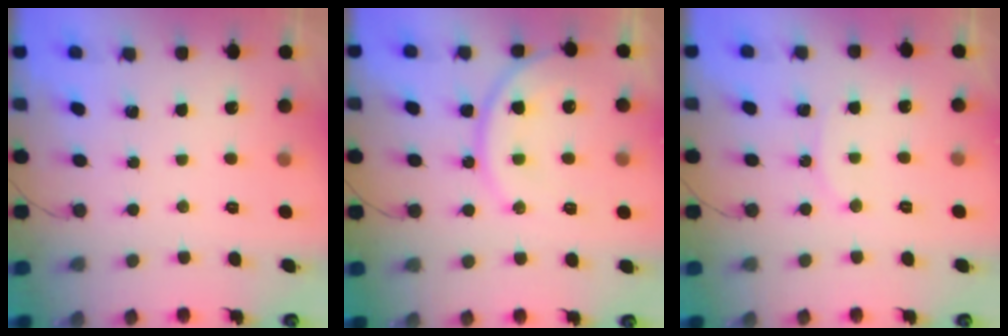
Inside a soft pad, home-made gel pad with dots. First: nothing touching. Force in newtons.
{"total": 14.2, "press": 14.0, "slide": 1.8}
{"total": 6.9, "press": 6.9, "slide": 0.7}